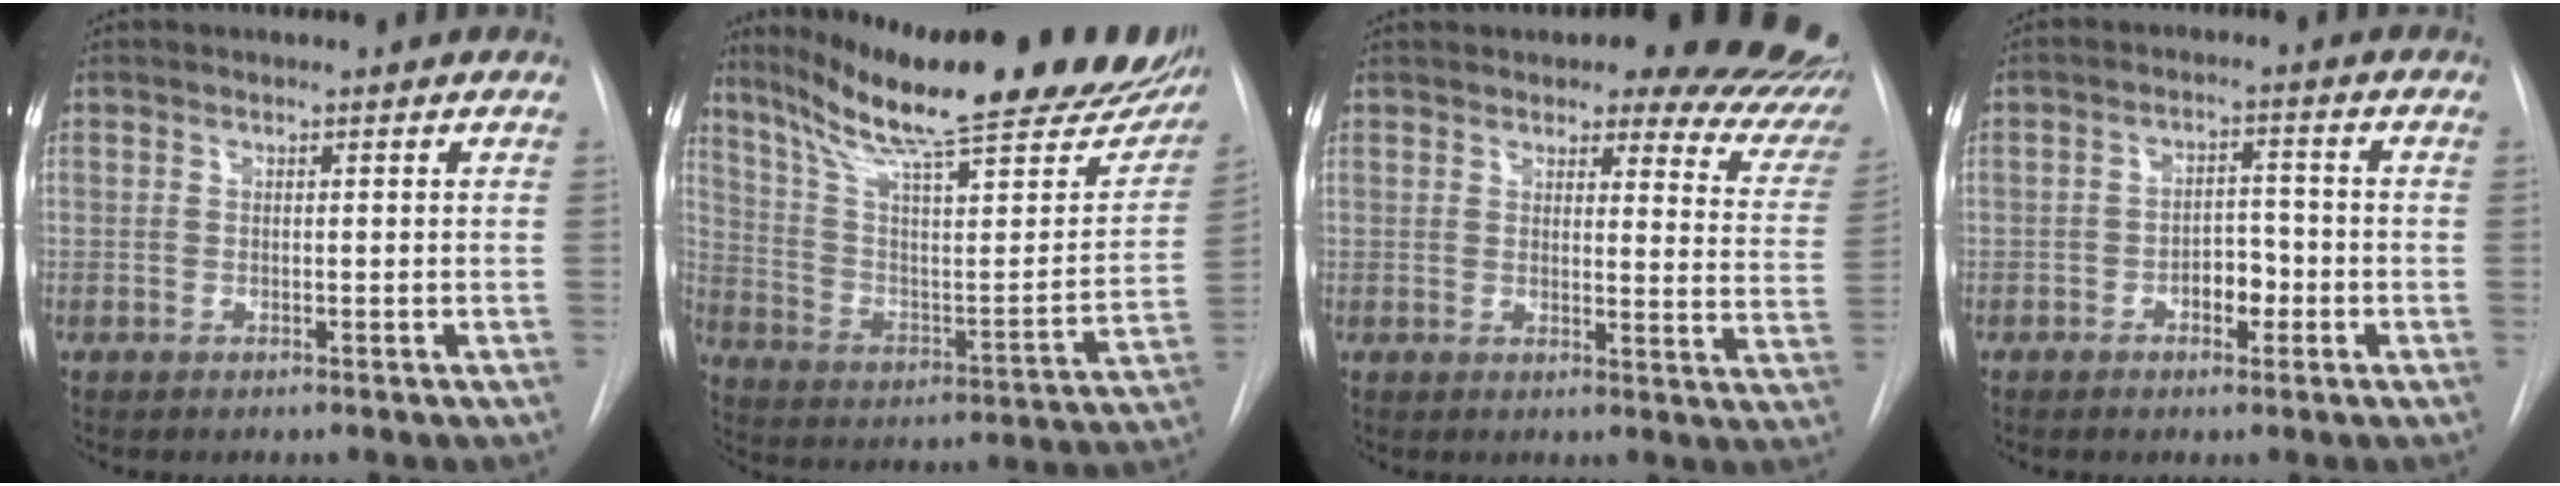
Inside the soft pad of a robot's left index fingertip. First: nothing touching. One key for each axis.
{"total": 31.9, "fx": 24.8, "fy": 4.9, "fz": 19.5, "tx": -0.300, "ty": -0.044, "tz": 0.346}
{"total": 17.3, "fx": 14.9, "fy": 4.6, "fz": 7.4, "tx": -0.060, "ty": -0.065, "tz": 0.147}
{"total": 4.1, "fx": -2.0, "fy": 2.1, "fz": 2.8, "tx": -0.038, "ty": 0.004, "tz": -0.032}